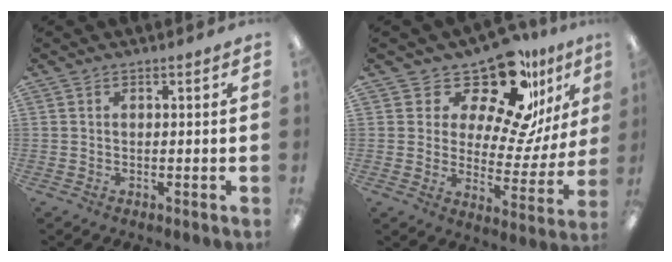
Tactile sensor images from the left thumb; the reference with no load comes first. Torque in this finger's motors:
{"motor_torque": [0.11, 0.54, 0.32, -0.31, 0.04]}